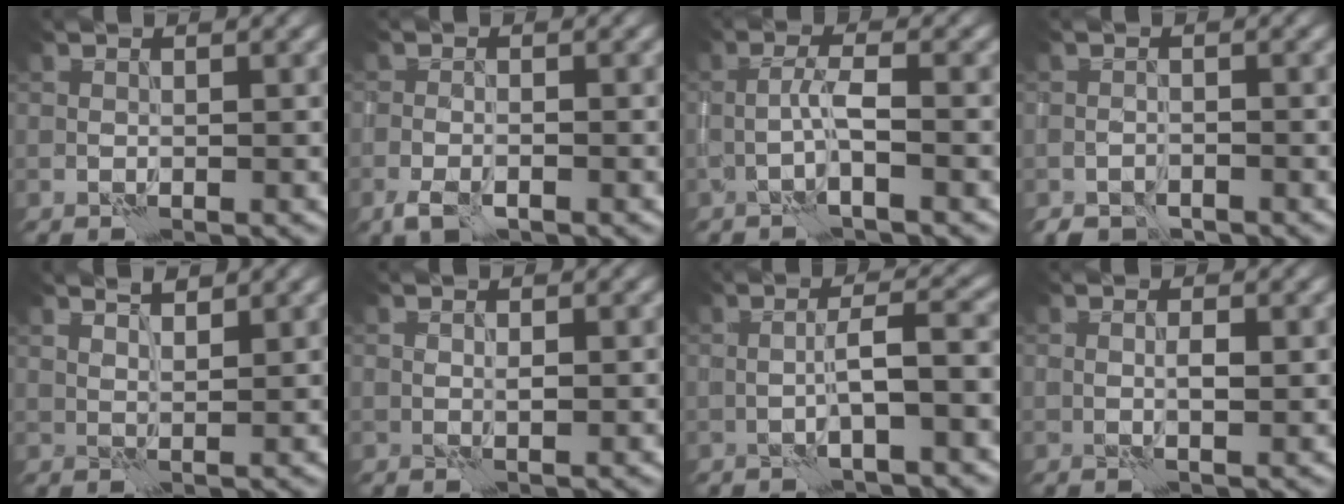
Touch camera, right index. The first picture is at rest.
{"total": 2.0, "force": [-1.3, 0.7, 1.3], "torque": [-0.027, -0.001, -0.027]}
{"total": 1.9, "force": [-0.7, -0.4, 1.7], "torque": [-0.034, 0.011, -0.018]}
{"total": 1.8, "force": [-1.7, 0.6, 0.0], "torque": [0.001, 0.004, -0.031]}
{"total": 2.1, "force": [2.0, -0.5, 0.0], "torque": [0.001, -0.009, 0.040]}
{"total": 0.9, "force": [0.6, -0.6, -0.1], "torque": [0.001, -0.002, 0.015]}
{"total": 2.4, "force": [-0.6, -0.7, 2.3], "torque": [-0.040, 0.015, -0.012]}
{"total": 0.9, "force": [0.6, -0.6, 0.4], "torque": [-0.009, 0.000, 0.014]}